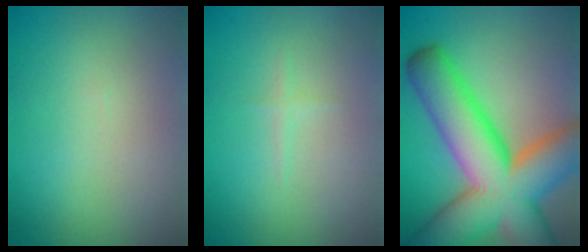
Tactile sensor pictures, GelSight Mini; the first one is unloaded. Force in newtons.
{"total": 0.6, "press": 0.6, "slide": 0.1}
{"total": 14.8, "press": 14.7, "slide": 0.7}